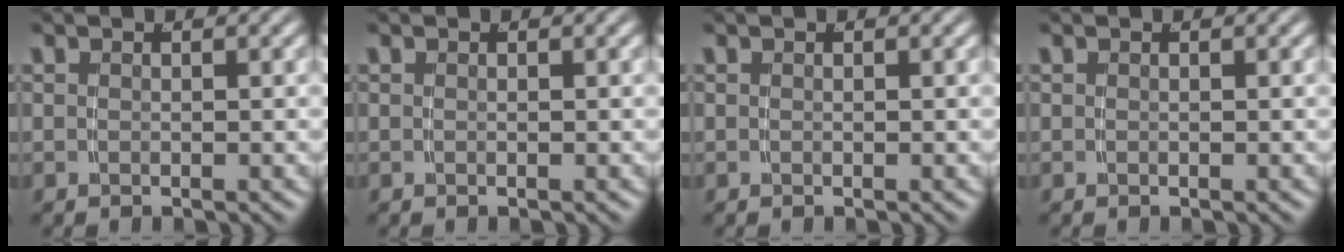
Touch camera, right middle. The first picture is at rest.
{"total": 0.0}
{"total": 0.0}
{"total": 0.0}